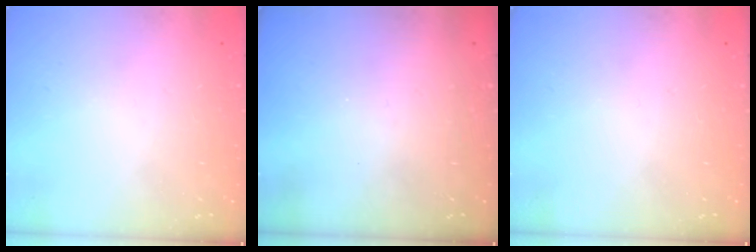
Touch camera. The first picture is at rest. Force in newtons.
{"total": 0.0}
{"total": 0.0}